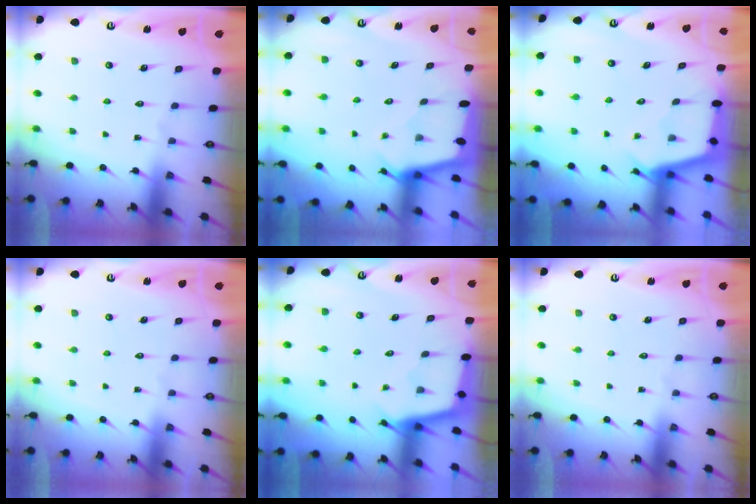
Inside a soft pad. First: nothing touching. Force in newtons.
{"total": 2.3, "press": 2.3, "slide": 0.3}
{"total": 2.6, "press": 2.6, "slide": 0.3}
{"total": 0.0}
{"total": 2.3, "press": 2.3, "slide": 0.2}
{"total": 0.0}